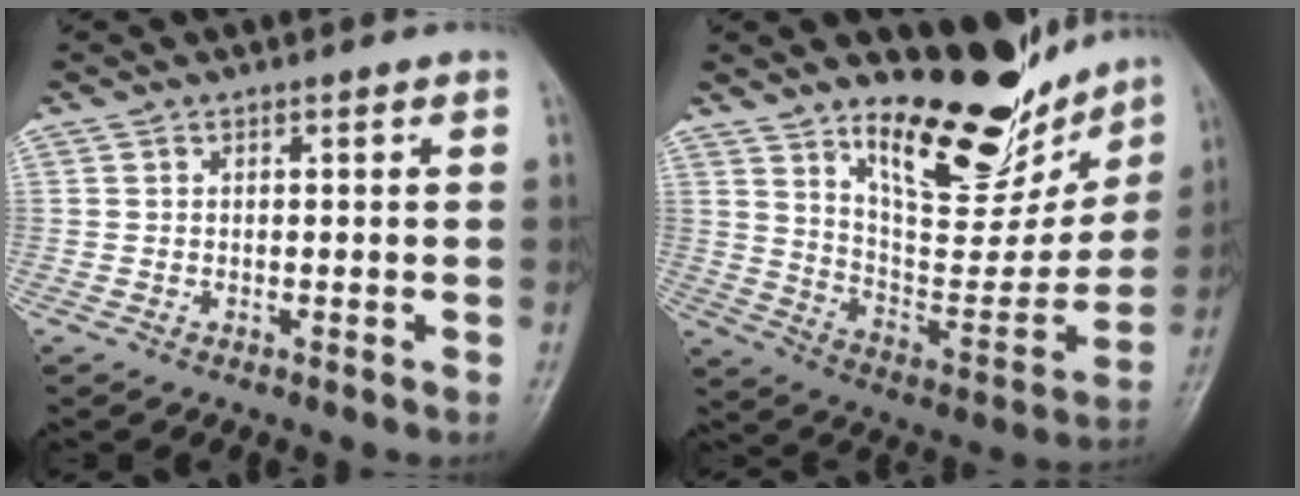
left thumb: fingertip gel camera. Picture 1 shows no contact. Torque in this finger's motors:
{"motor_torque": [0.96, 0.88, 1.39, -1.38, 0.24]}